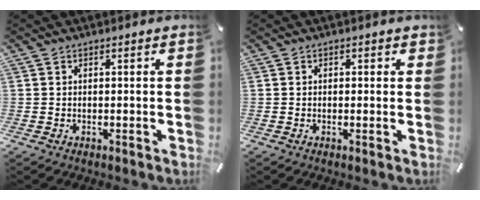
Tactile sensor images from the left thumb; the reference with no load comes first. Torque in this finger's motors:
{"motor_torque": [-0.06, -0.41, 0.02, 0.14, -0.03]}